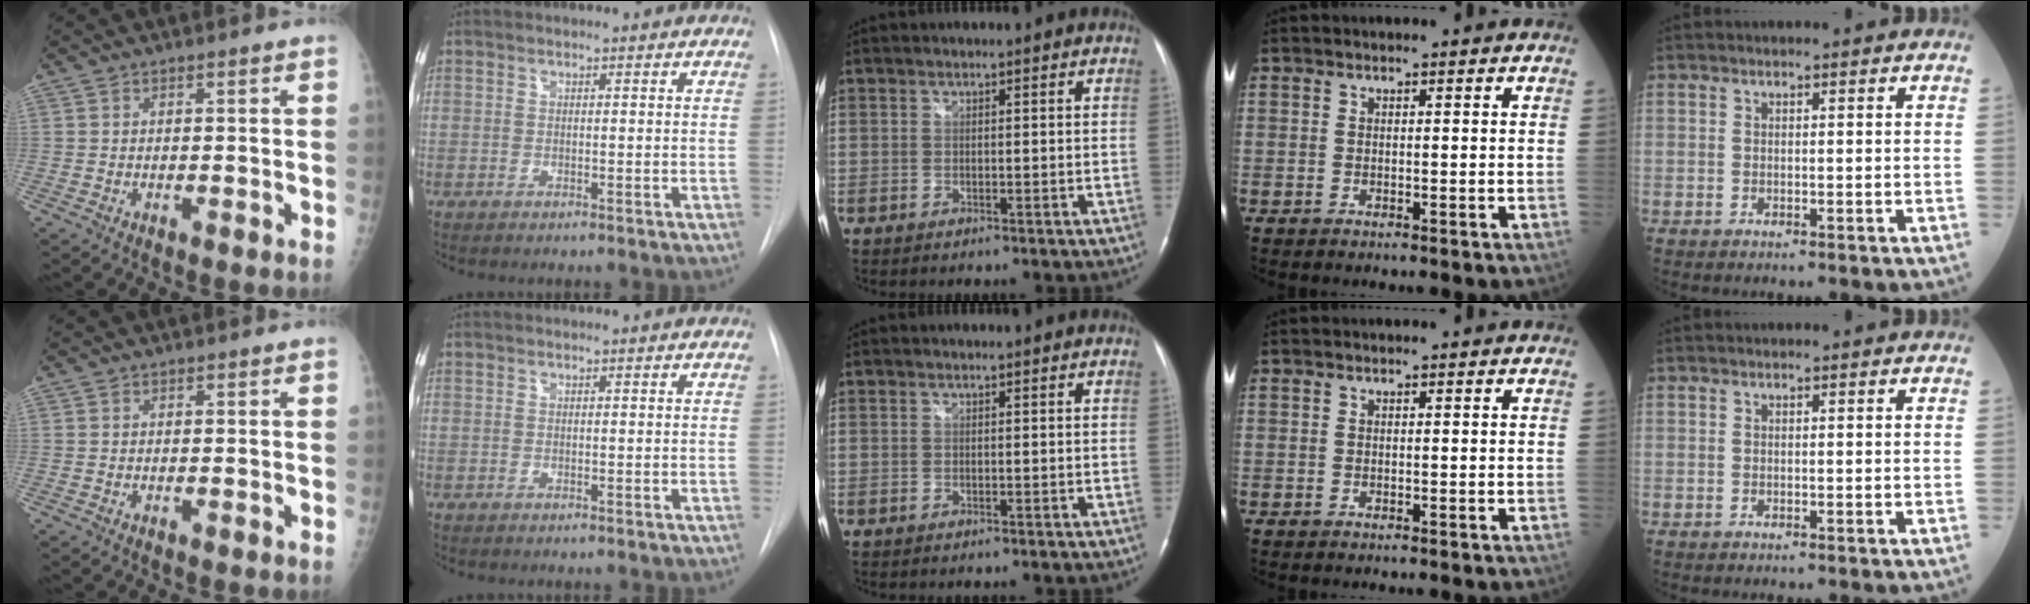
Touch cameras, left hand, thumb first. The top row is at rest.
{}